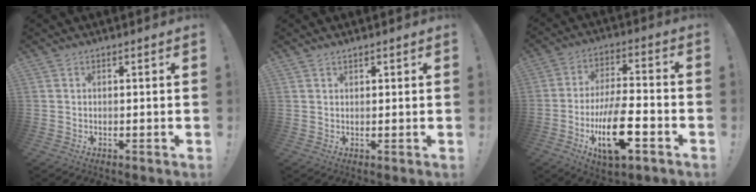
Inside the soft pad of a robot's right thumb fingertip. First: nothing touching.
{"total": 1.1, "force": [0.8, 0.6, 0.3], "torque": [-0.002, -0.001, 0.015]}
{"total": 18.0, "force": [-6.7, 6.7, 15.3], "torque": [-0.269, 0.022, -0.109]}